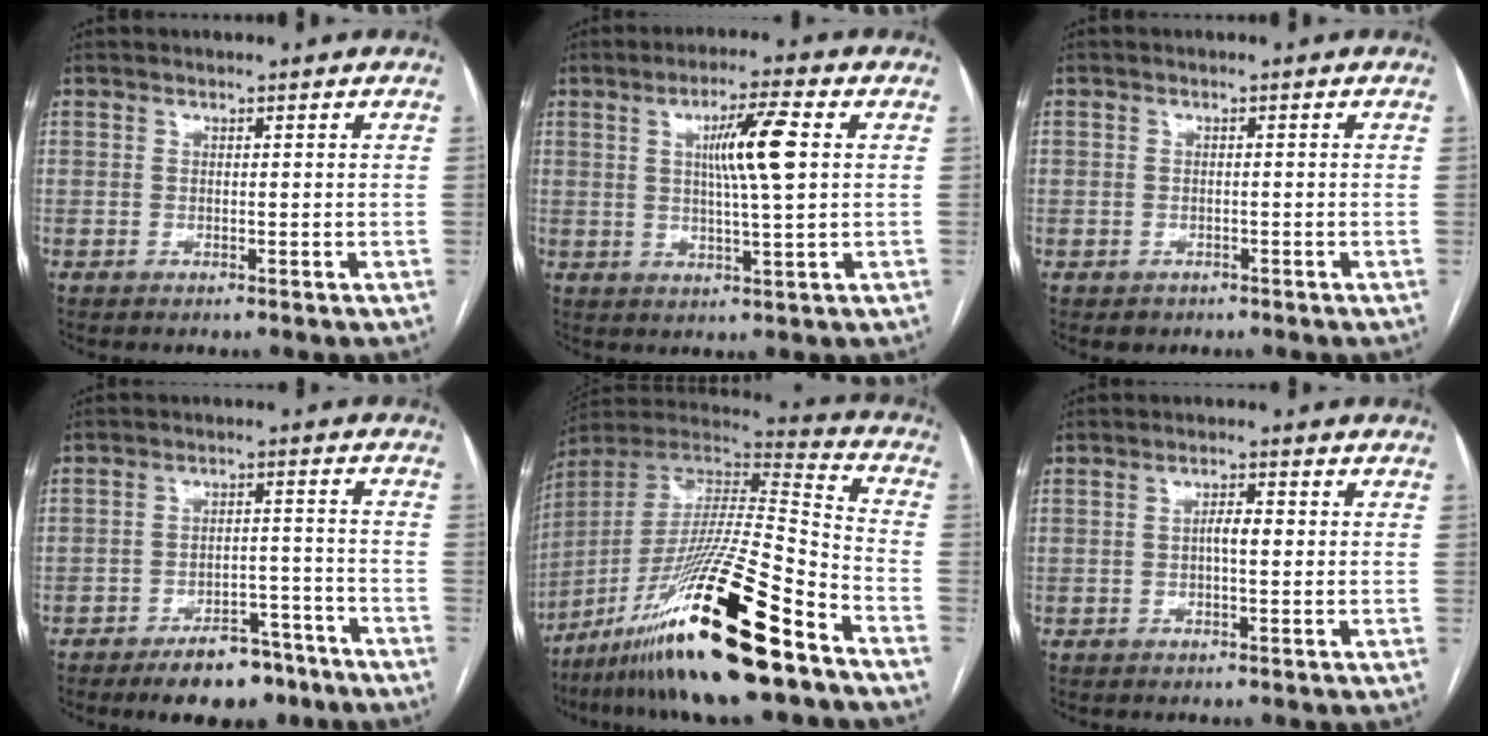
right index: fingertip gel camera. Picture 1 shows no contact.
{"total": 8.2, "force": [1.7, 0.1, 8.0], "torque": [-0.139, 0.003, 0.029]}
{"total": 1.9, "force": [-1.0, 1.6, 0.1], "torque": [-0.003, 0.006, -0.012]}
{"total": 9.2, "force": [-6.9, 4.0, 4.6], "torque": [-0.057, 0.013, -0.104]}
{"total": 26.9, "force": [-16.8, 2.0, 20.8], "torque": [-0.378, -0.034, -0.302]}
{"total": 2.6, "force": [-0.1, 0.6, 2.6], "torque": [-0.044, 0.006, -0.002]}